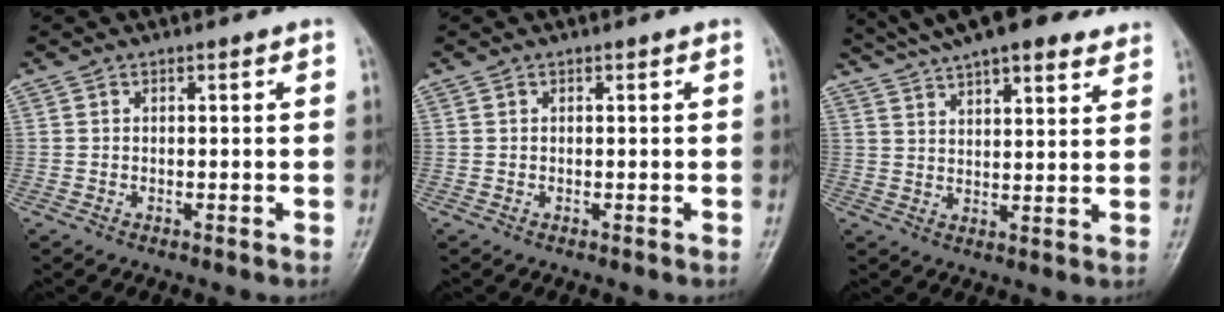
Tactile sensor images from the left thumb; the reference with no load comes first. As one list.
[{"total": 0.0}, {"total": 18.4, "force": [14.5, 5.3, 9.9], "torque": [-0.144, -0.014, 0.212]}]